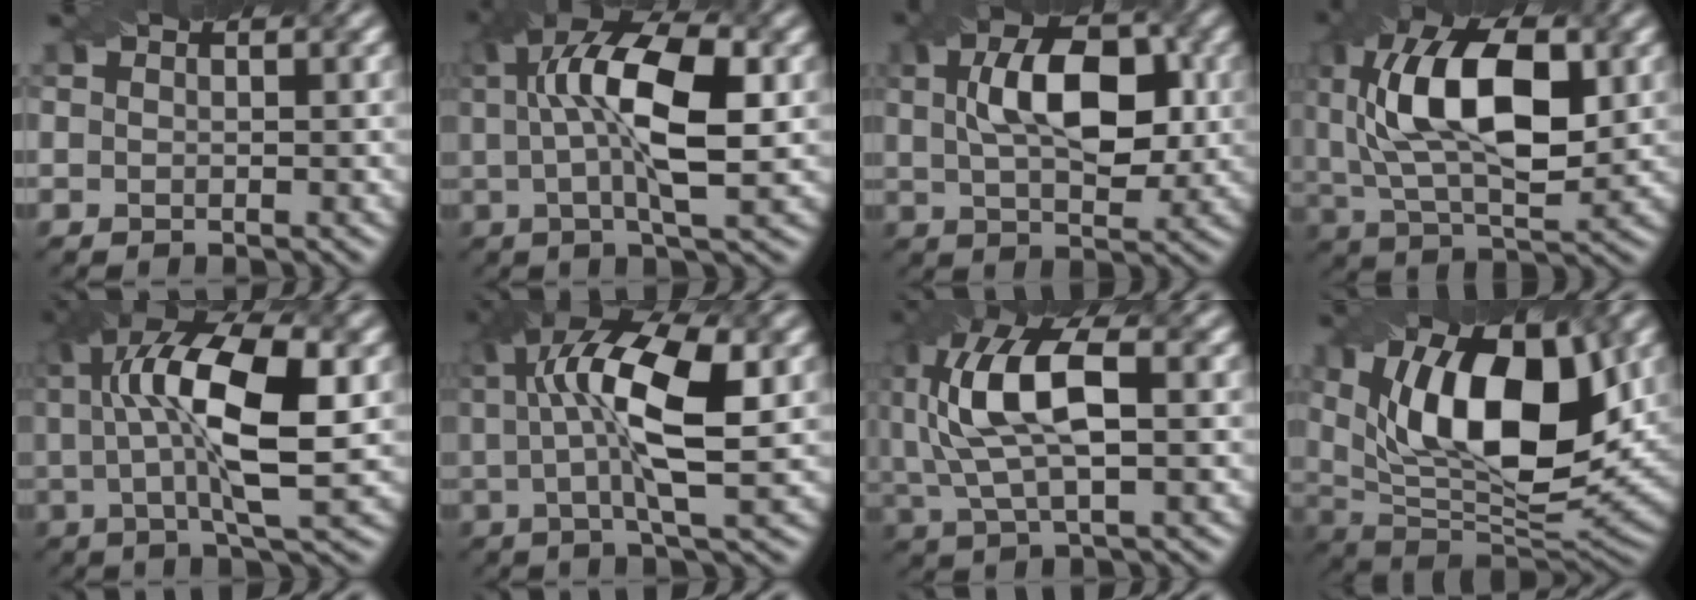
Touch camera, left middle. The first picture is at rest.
{"total": 10.0, "force": [0.9, 3.2, 9.4], "torque": [-0.161, 0.019, 0.023]}
{"total": 8.3, "force": [1.1, 4.3, 7.0], "torque": [-0.118, 0.019, 0.024]}
{"total": 11.7, "force": [1.5, 5.7, 10.1], "torque": [-0.174, 0.021, 0.030]}
{"total": 10.9, "force": [1.2, 3.1, 10.4], "torque": [-0.175, 0.017, 0.031]}
{"total": 10.2, "force": [1.3, 2.9, 9.7], "torque": [-0.169, 0.016, 0.033]}
{"total": 8.9, "force": [0.6, 3.8, 8.0], "torque": [-0.174, 0.024, 0.016]}
{"total": 14.0, "force": [3.4, 6.5, 12.0], "torque": [-0.185, 0.007, 0.058]}